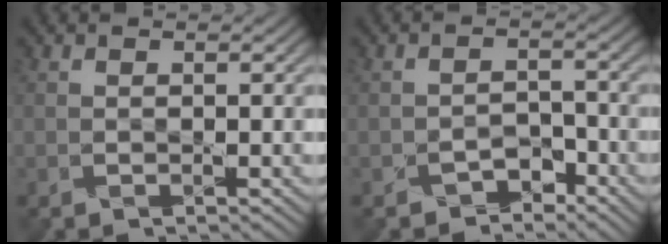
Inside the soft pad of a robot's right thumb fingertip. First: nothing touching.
{"total": 2.7, "force": [-2.3, 1.4, 0.5], "torque": [-0.002, 0.008, -0.041]}